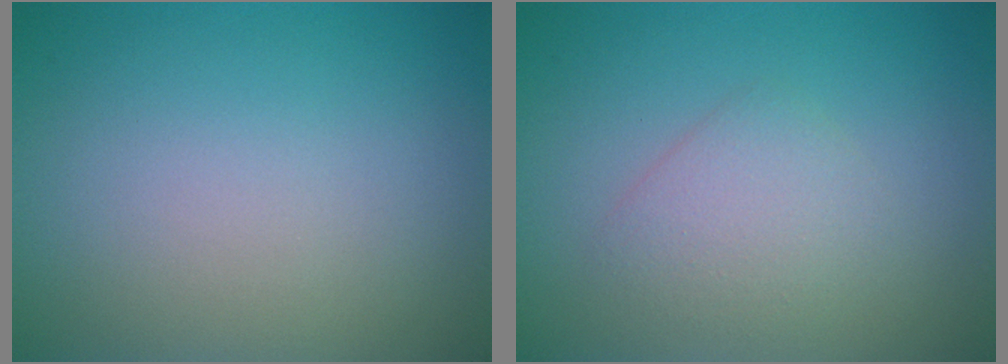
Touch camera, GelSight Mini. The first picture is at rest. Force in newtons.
{"total": 2.2, "press": 2.2, "slide": 0.1}